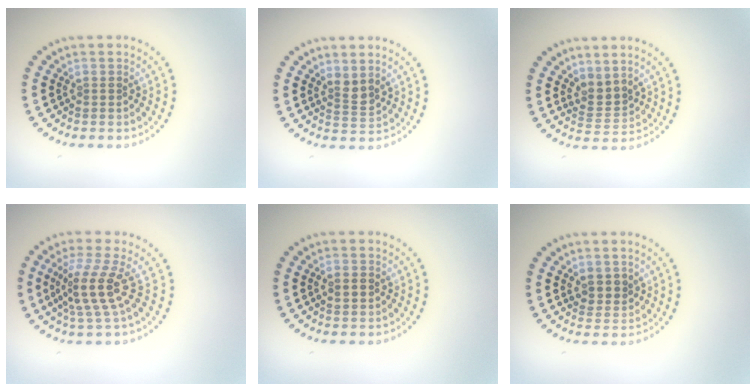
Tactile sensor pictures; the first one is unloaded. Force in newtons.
{"total": 1.7, "press": 1.2, "slide": 1.2}
{"total": 2.1, "press": 1.3, "slide": 1.6}
{"total": 3.9, "press": 2.9, "slide": 2.7}
{"total": 1.7, "press": 1.7, "slide": 0.1}
{"total": 1.8, "press": 1.4, "slide": 1.1}